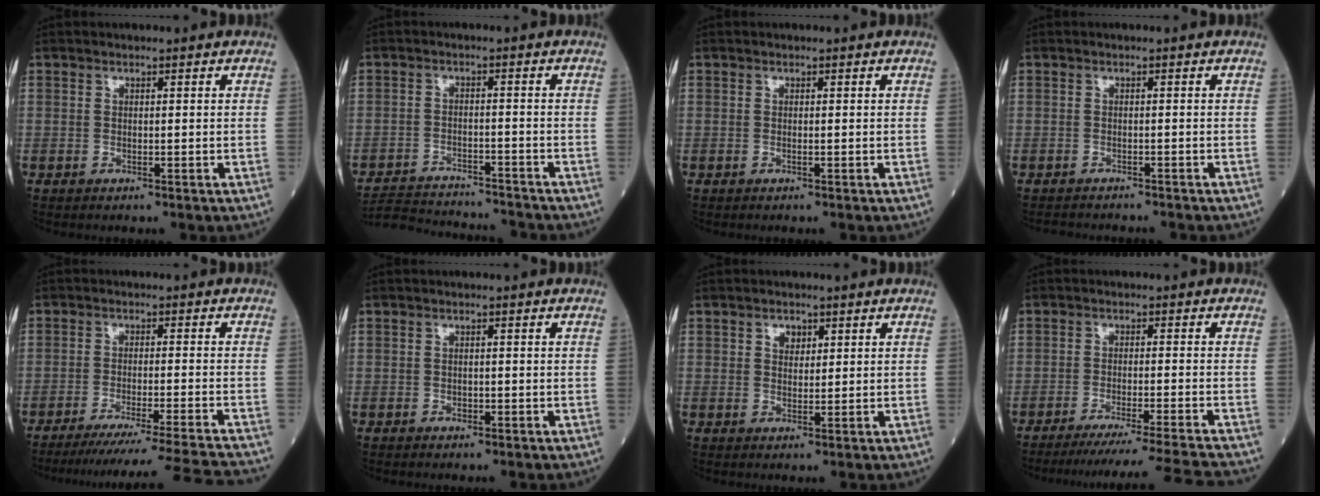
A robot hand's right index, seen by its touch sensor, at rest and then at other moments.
{"total": 12.6, "force": [-12.2, 1.2, 2.7], "torque": [-0.049, 0.008, -0.182]}
{"total": 0.0}
{"total": 5.0, "force": [-4.8, 0.9, 1.1], "torque": [-0.010, -0.007, -0.066]}
{"total": 18.6, "force": [-17.2, -3.1, 6.1], "torque": [-0.068, -0.051, -0.242]}
{"total": 0.8, "force": [-0.3, 0.6, 0.4], "torque": [-0.010, 0.001, -0.001]}
{"total": 2.0, "force": [1.0, 1.4, 1.1], "torque": [-0.017, 0.003, 0.016]}
{"total": 15.6, "force": [-14.5, -2.9, 5.0], "torque": [-0.062, -0.044, -0.208]}